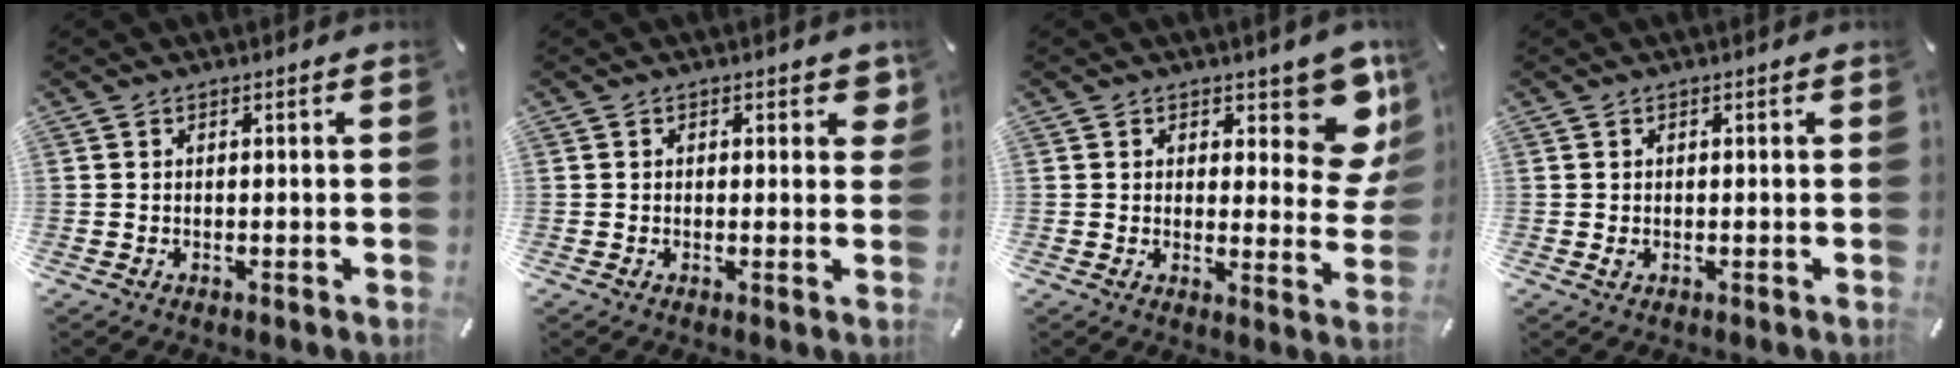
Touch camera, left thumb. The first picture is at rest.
{"total": 2.5, "force": [0.8, 1.6, 1.7], "torque": [-0.005, -0.005, 0.005]}
{"total": 10.8, "force": [6.7, 5.0, 6.8], "torque": [-0.056, -0.054, 0.114]}
{"total": 0.9, "force": [-0.2, 0.7, 0.6], "torque": [-0.011, 0.002, -0.004]}